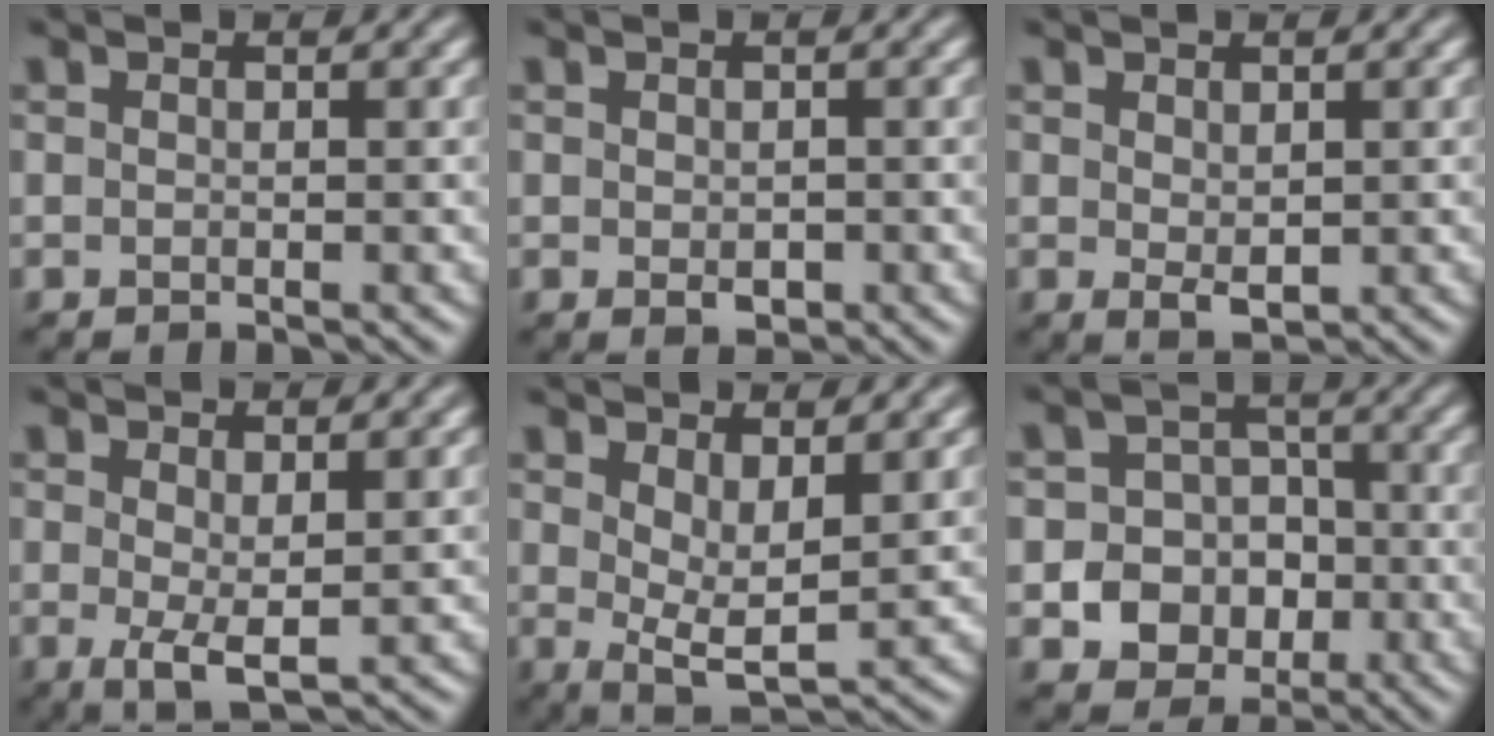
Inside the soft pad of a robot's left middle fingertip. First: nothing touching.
{"total": 1.4, "force": [-0.3, 0.8, 1.1], "torque": [-0.017, -0.005, -0.001]}
{"total": 1.6, "force": [0.3, 0.9, 1.4], "torque": [-0.026, -0.006, 0.012]}
{"total": 2.8, "force": [0.1, 0.8, 2.7], "torque": [-0.053, -0.008, 0.002]}
{"total": 4.1, "force": [1.3, 1.4, 3.6], "torque": [-0.063, -0.014, 0.027]}
{"total": 6.7, "force": [-2.2, 5.9, 2.3], "torque": [-0.024, 0.001, -0.058]}